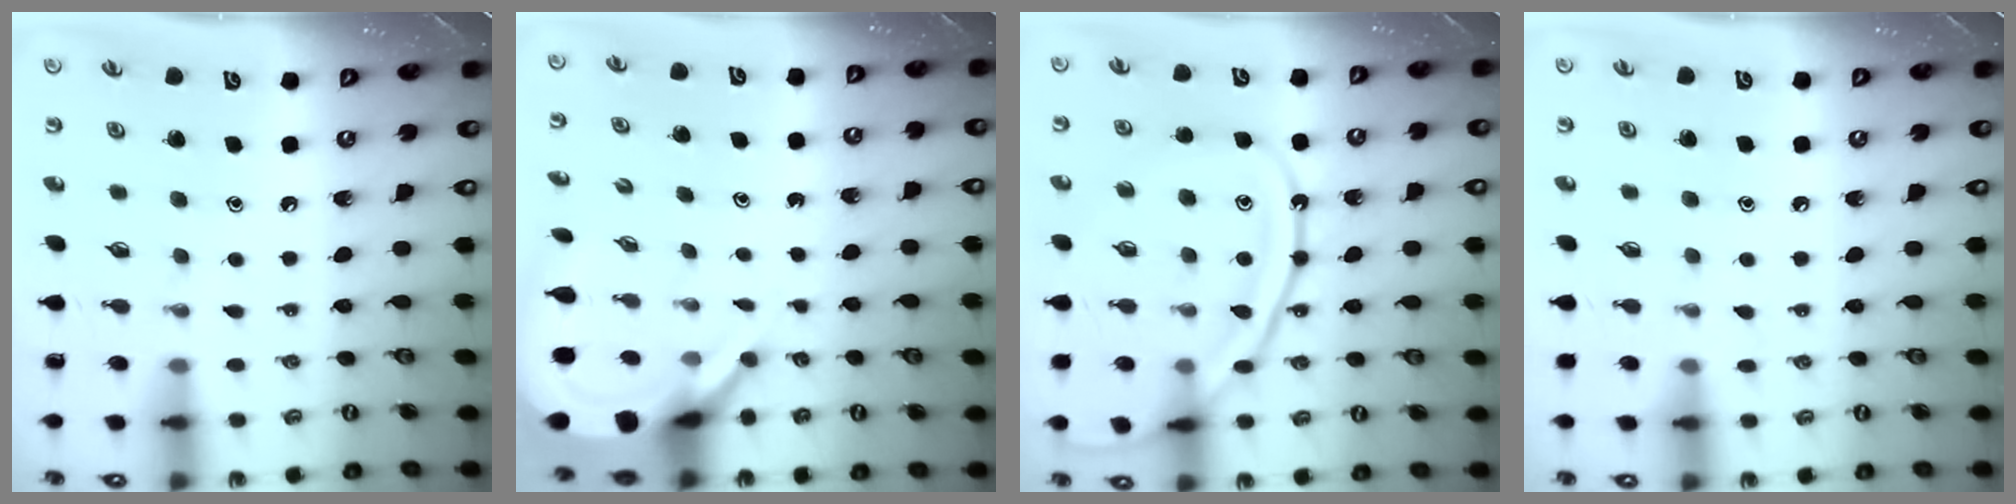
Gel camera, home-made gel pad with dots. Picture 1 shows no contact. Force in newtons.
{"total": 6.5, "press": 6.5, "slide": 0.7}
{"total": 16.0, "press": 15.9, "slide": 1.4}
{"total": 3.7, "press": 3.6, "slide": 0.5}